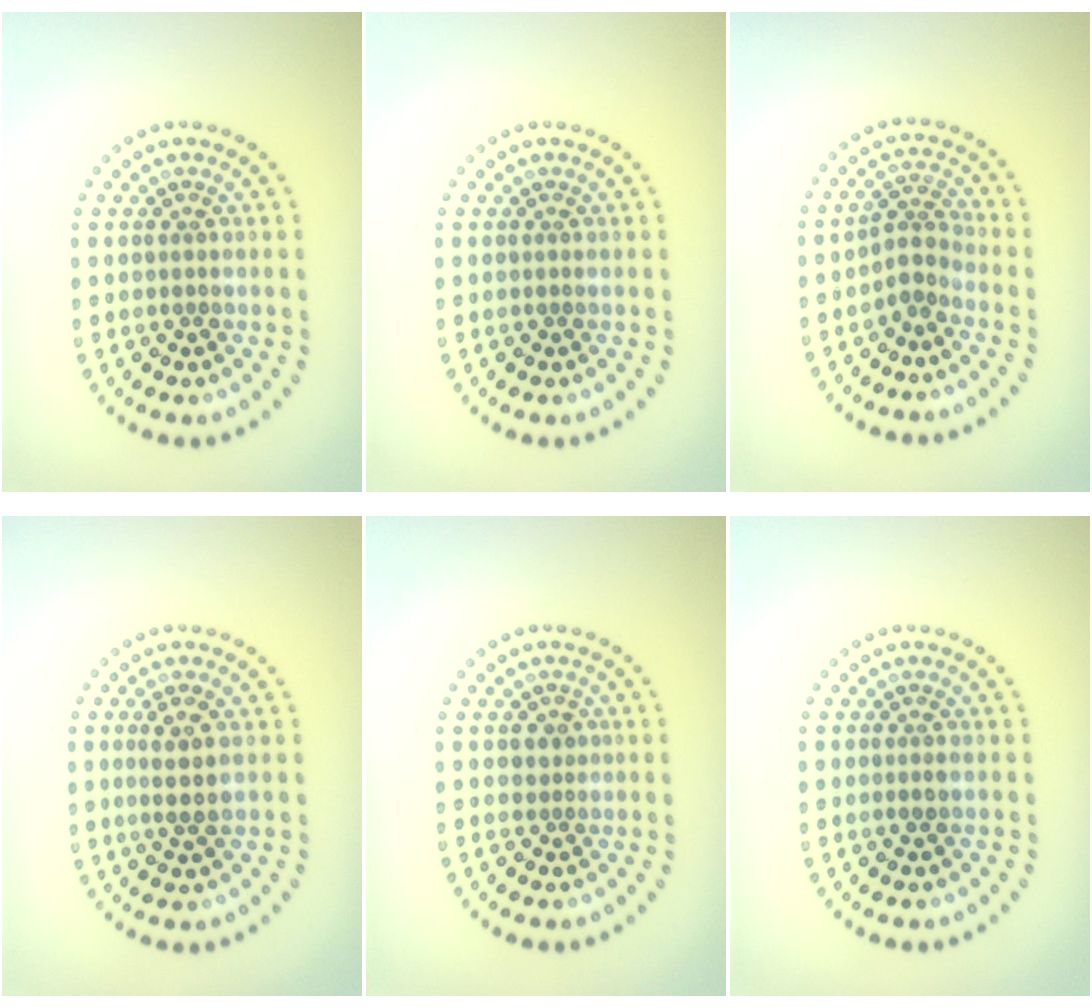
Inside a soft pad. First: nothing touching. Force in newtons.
{"total": 0.0}
{"total": 2.2, "press": 1.5, "slide": 1.7}
{"total": 2.2, "press": 2.0, "slide": 0.9}
{"total": 1.0, "press": 0.8, "slide": 0.6}
{"total": 0.8, "press": 0.7, "slide": 0.2}